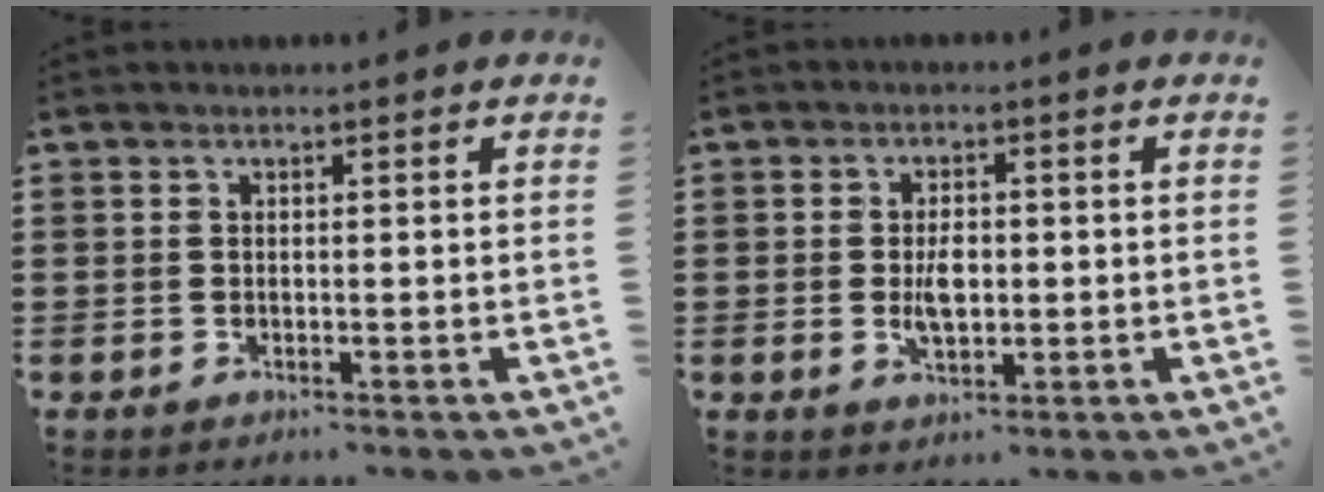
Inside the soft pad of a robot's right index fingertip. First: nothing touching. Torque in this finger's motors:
{"motor_torque": [2.14, 0.00, 0.24, 0.12]}